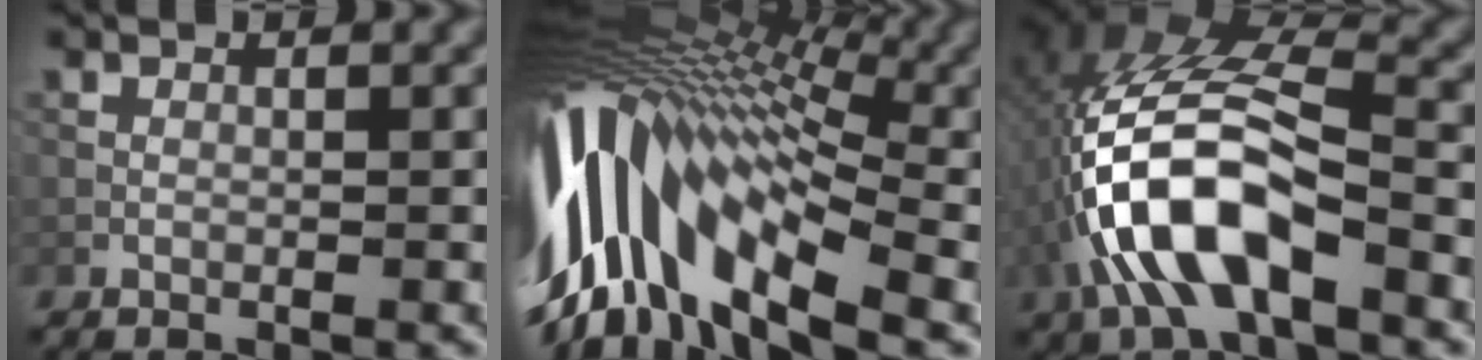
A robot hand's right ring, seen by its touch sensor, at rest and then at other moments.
{"total": 16.0, "force": [-1.6, 8.4, 13.5], "torque": [-0.267, 0.017, -0.027]}
{"total": 10.0, "force": [-3.5, 4.3, 8.3], "torque": [-0.180, 0.011, -0.065]}